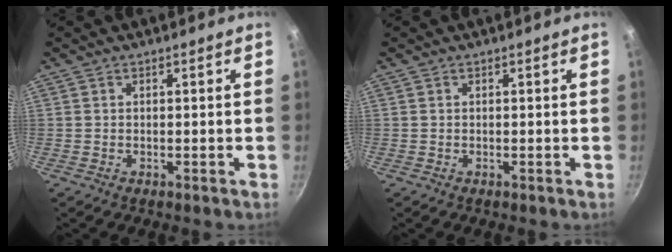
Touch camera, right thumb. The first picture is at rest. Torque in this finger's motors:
{"motor_torque": [0.00, 0.00, -0.01, 0.14, 0.00]}